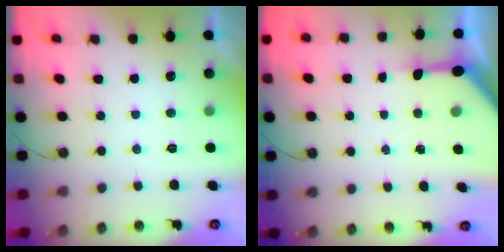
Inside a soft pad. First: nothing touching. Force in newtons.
{"total": 6.6, "press": 6.6, "slide": 0.6}